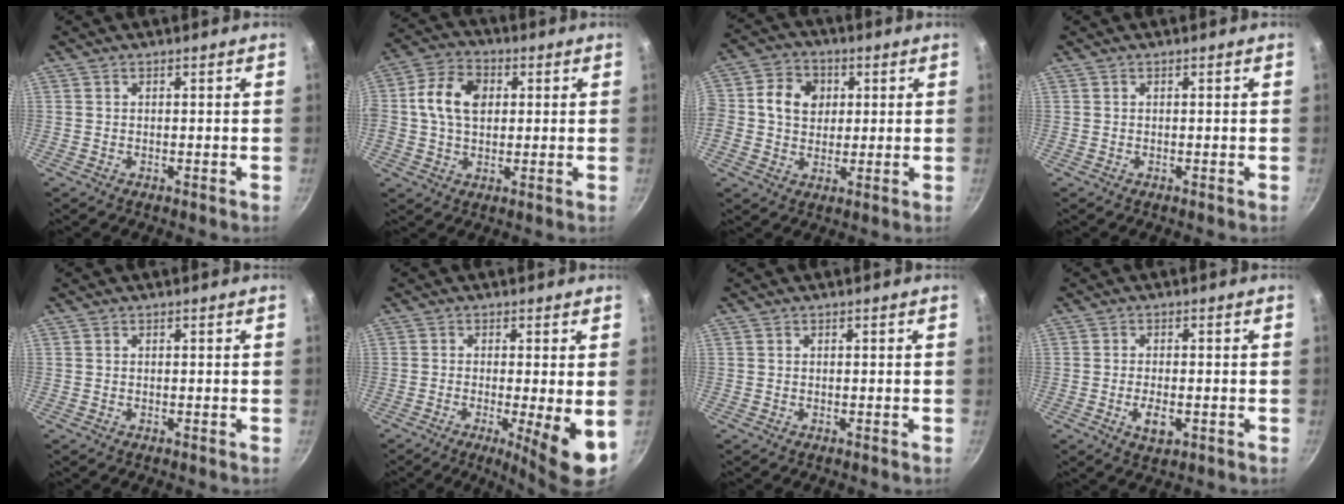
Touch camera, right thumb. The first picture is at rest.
{"total": 10.5, "force": [1.6, 7.4, 7.3], "torque": [-0.120, 0.012, 0.015]}
{"total": 9.3, "force": [1.7, 7.8, 4.7], "torque": [-0.058, 0.004, 0.011]}
{"total": 0.0}
{"total": 0.0}
{"total": 8.2, "force": [-1.8, 1.1, 8.0], "torque": [-0.118, -0.010, -0.024]}
{"total": 0.0}
{"total": 4.2, "force": [-1.2, 2.1, 3.5], "torque": [-0.063, 0.001, -0.019]}